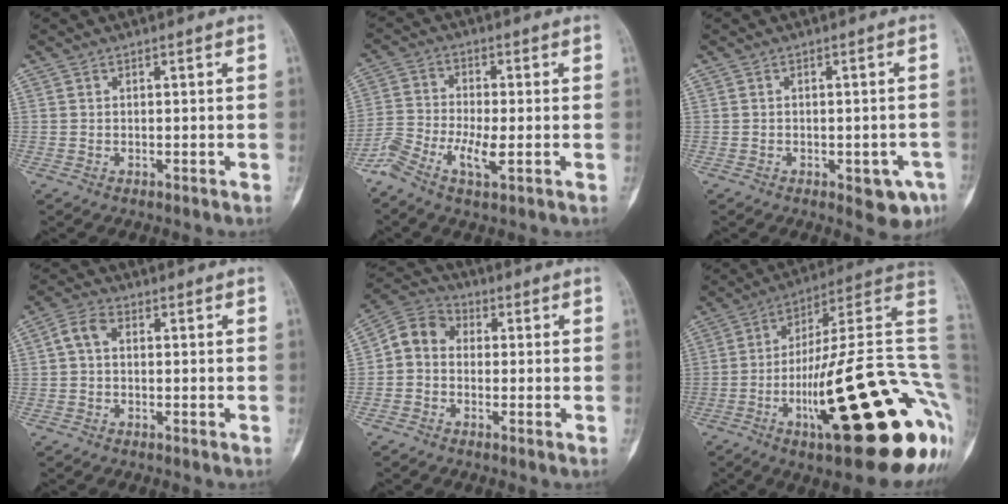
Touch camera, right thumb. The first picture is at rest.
{"total": 7.3, "force": [-3.2, 2.2, 6.2], "torque": [-0.144, 0.013, -0.068]}
{"total": 5.8, "force": [-2.5, 2.7, 4.5], "torque": [-0.037, 0.007, -0.023]}
{"total": 3.9, "force": [0.4, 2.6, 2.9], "torque": [-0.055, 0.012, 0.001]}
{"total": 6.9, "force": [-0.2, 5.7, 3.8], "torque": [-0.054, 0.024, -0.024]}
{"total": 33.8, "force": [-7.6, 8.2, 31.9], "torque": [-0.370, 0.047, -0.115]}